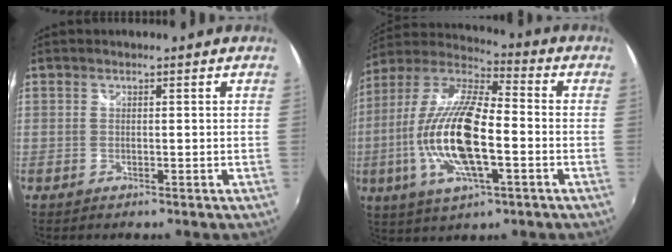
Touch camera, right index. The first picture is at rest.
{"total": 19.4, "force": [-4.0, 6.3, 17.9], "torque": [-0.358, -0.010, -0.081]}